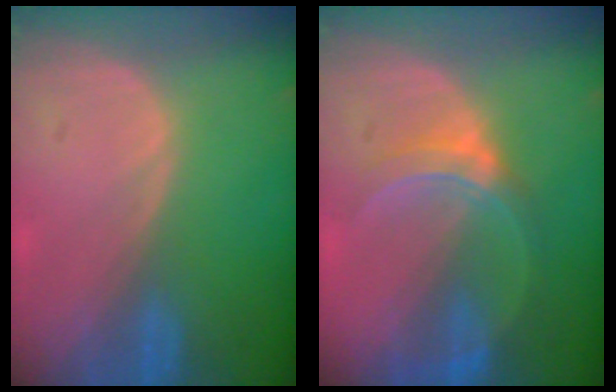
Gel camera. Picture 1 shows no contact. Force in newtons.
{"total": 5.9, "press": 5.7, "slide": 1.6}